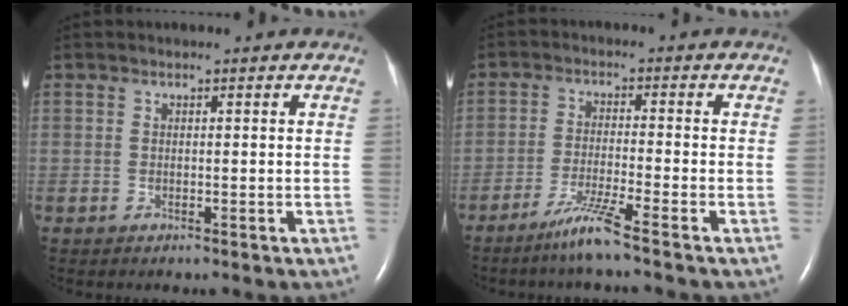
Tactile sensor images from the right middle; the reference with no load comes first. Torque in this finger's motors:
{"motor_torque": [0.55, -0.51, 0.20, 0.08]}